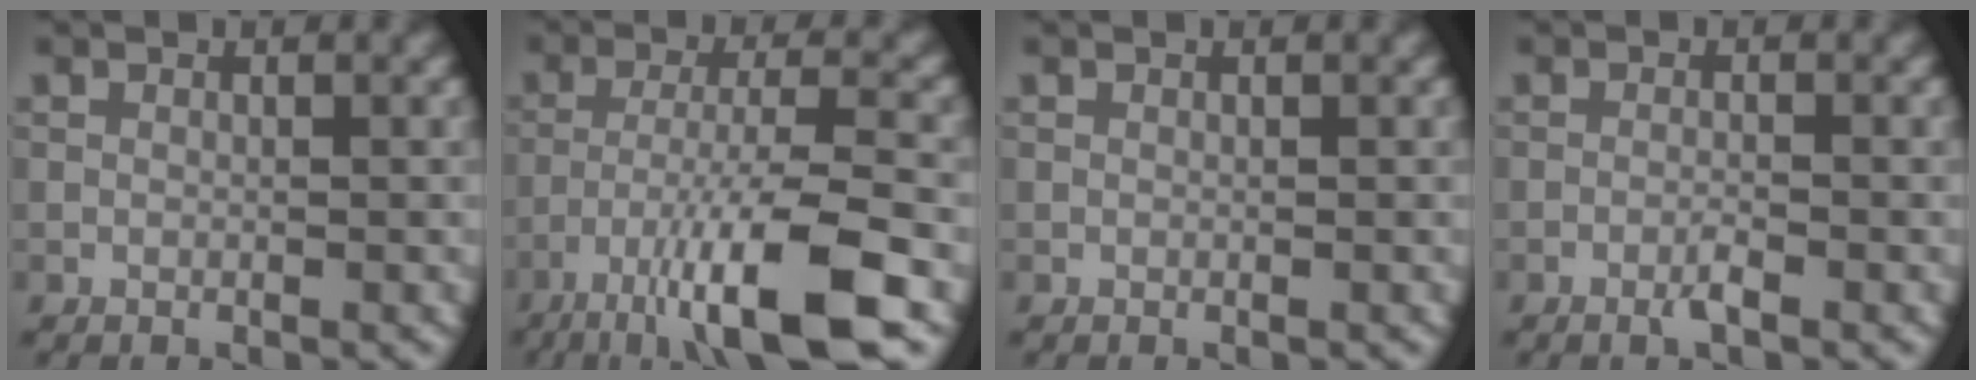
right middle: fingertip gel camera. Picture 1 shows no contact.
{"total": 10.0, "force": [-5.6, 1.9, 8.0], "torque": [-0.135, 0.001, -0.099]}
{"total": 0.0}
{"total": 1.3, "force": [-0.8, 0.1, 1.0], "torque": [-0.019, 0.001, -0.018]}